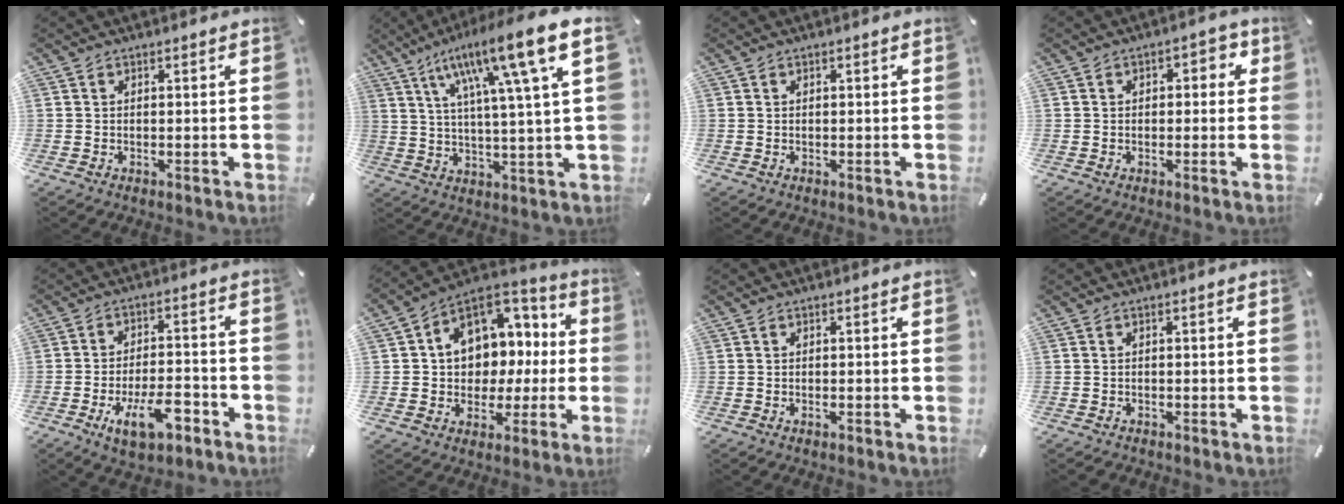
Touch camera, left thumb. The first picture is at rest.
{"total": 17.9, "force": [9.1, 1.9, 15.2], "torque": [-0.272, -0.037, 0.130]}
{"total": 0.0}
{"total": 2.8, "force": [-0.2, 2.1, 1.9], "torque": [-0.022, 0.007, -0.012]}
{"total": 12.0, "force": [-6.0, 5.3, 9.0], "torque": [-0.152, 0.023, -0.102]}
{"total": 11.3, "force": [2.0, 10.2, 4.6], "torque": [-0.070, -0.023, 0.047]}
{"total": 0.6, "force": [-0.3, 0.1, 0.5], "torque": [-0.009, -0.005, -0.003]}
{"total": 0.6, "force": [-0.5, 0.2, 0.1], "torque": [-0.003, 0.000, -0.011]}